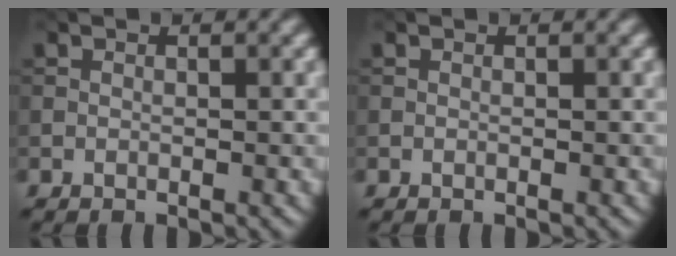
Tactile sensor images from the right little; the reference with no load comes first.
{"total": 0.0}